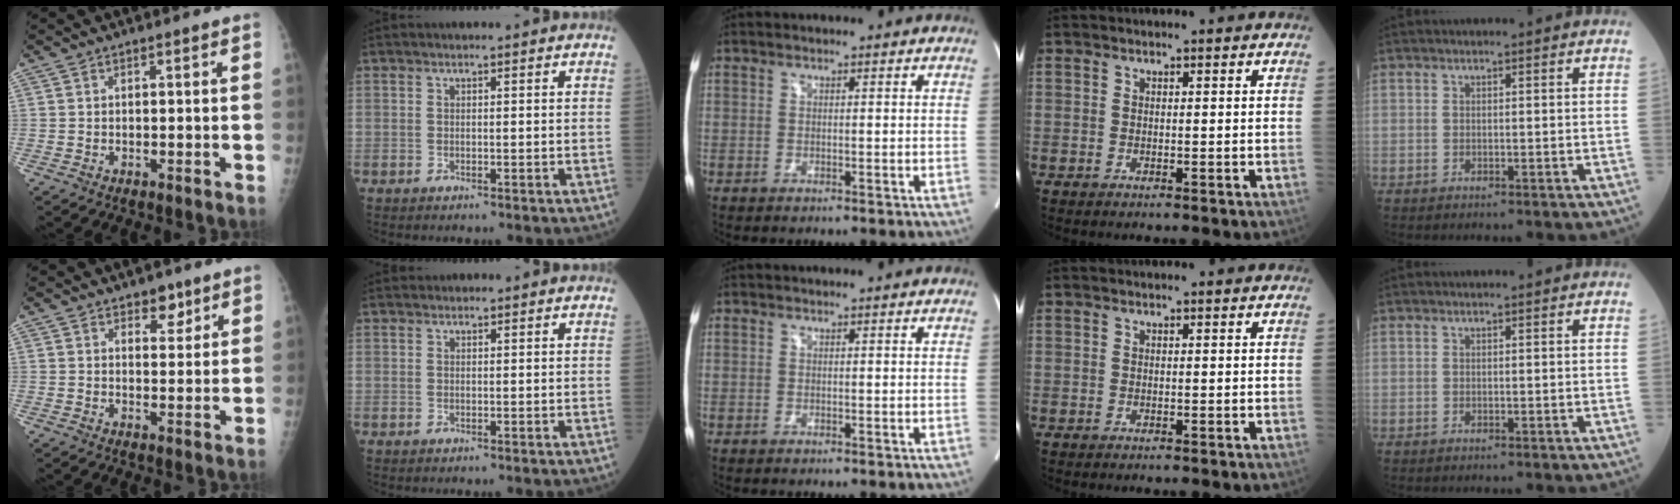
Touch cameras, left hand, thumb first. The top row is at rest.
{"thumb": {"total": 3.8, "force": [2.5, 2.2, 1.8], "torque": [0.000, -0.015, 0.035]}}